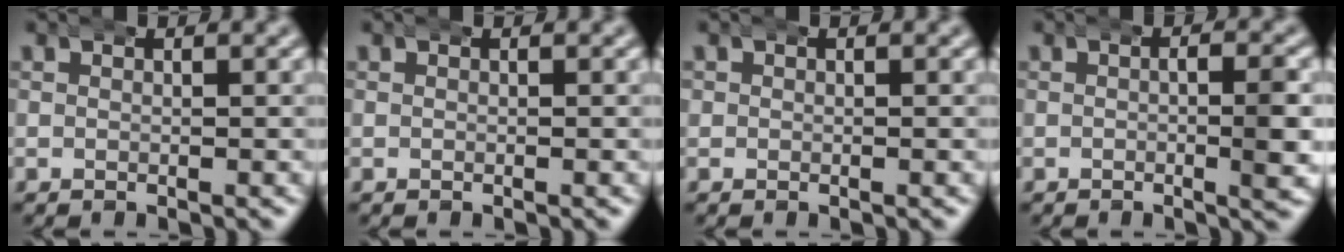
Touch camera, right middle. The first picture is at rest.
{"total": 0.0}
{"total": 0.5, "force": [0.2, 0.5, 0.1], "torque": [-0.007, 0.001, 0.003]}
{"total": 3.2, "force": [0.0, 0.7, 3.2], "torque": [-0.040, 0.011, -0.010]}